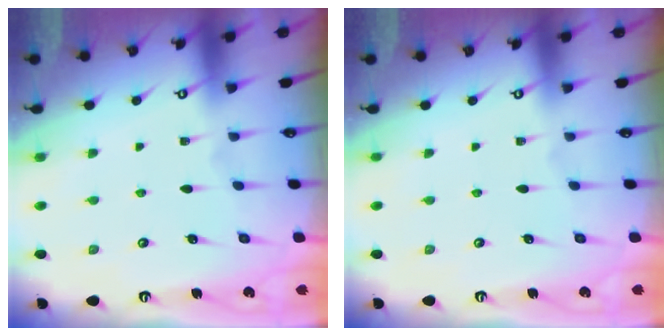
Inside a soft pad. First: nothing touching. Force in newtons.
{"total": 0.0}